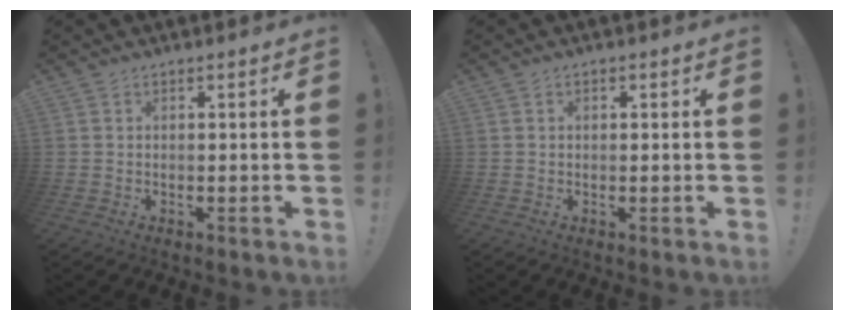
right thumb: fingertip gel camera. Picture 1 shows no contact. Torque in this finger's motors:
{"motor_torque": [-0.06, -0.30, -0.07, 0.18, 0.03]}